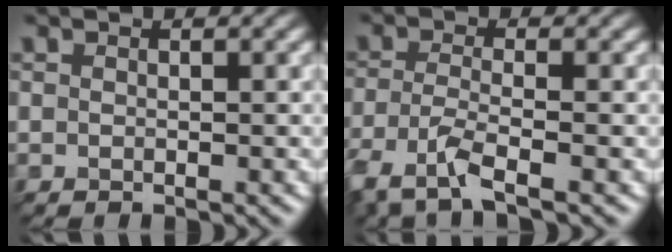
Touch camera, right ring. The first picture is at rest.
{"total": 4.7, "force": [-3.6, 0.9, 2.8], "torque": [-0.089, -0.006, -0.061]}